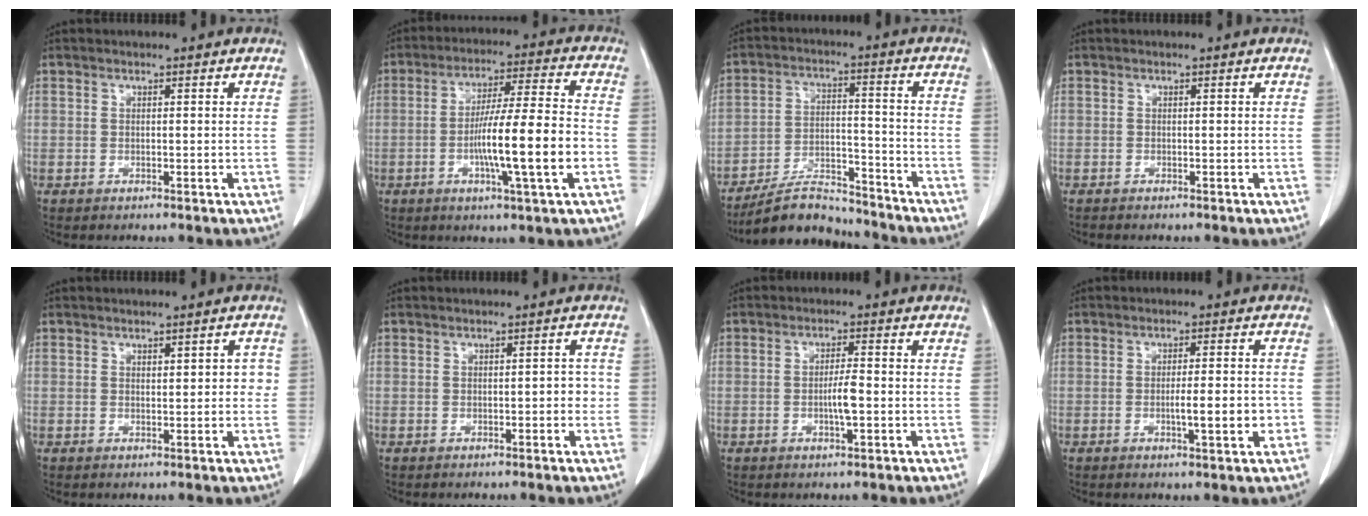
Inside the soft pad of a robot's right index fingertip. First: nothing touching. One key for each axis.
{"total": 13.1, "fx": -3.3, "fy": 0.0, "fz": 12.7, "tx": -0.217, "ty": 0.000, "tz": -0.059}
{"total": 10.1, "fx": -9.5, "fy": 2.5, "fz": 2.3, "tx": -0.035, "ty": 0.015, "tz": -0.165}
{"total": 0.9, "fx": -0.8, "fy": 0.2, "fz": 0.4, "tx": -0.011, "ty": -0.002, "tz": -0.011}
{"total": 2.7, "fx": 0.5, "fy": 1.3, "fz": 2.3, "tx": -0.024, "ty": 0.008, "tz": 0.008}
{"total": 1.9, "fx": -0.4, "fy": 1.0, "fz": 1.6, "tx": -0.017, "ty": 0.006, "tz": -0.003}
{"total": 3.4, "fx": -0.8, "fy": 0.3, "fz": 3.3, "tx": -0.063, "ty": -0.002, "tz": -0.013}
{"total": 5.1, "fx": -1.4, "fy": 0.5, "fz": 4.9, "tx": -0.078, "ty": -0.003, "tz": -0.017}